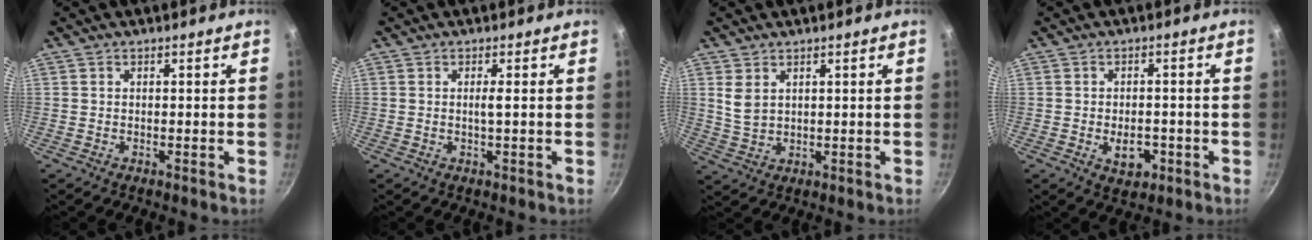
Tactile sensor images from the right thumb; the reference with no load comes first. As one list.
[{"total": 1.2, "force": [0.1, -0.1, 1.2], "torque": [-0.025, -0.001, 0.002]}, {"total": 4.1, "force": [1.8, 2.6, 2.6], "torque": [-0.046, -0.012, 0.040]}, {"total": 5.2, "force": [-1.7, 3.4, 3.5], "torque": [-0.034, 0.007, -0.018]}]